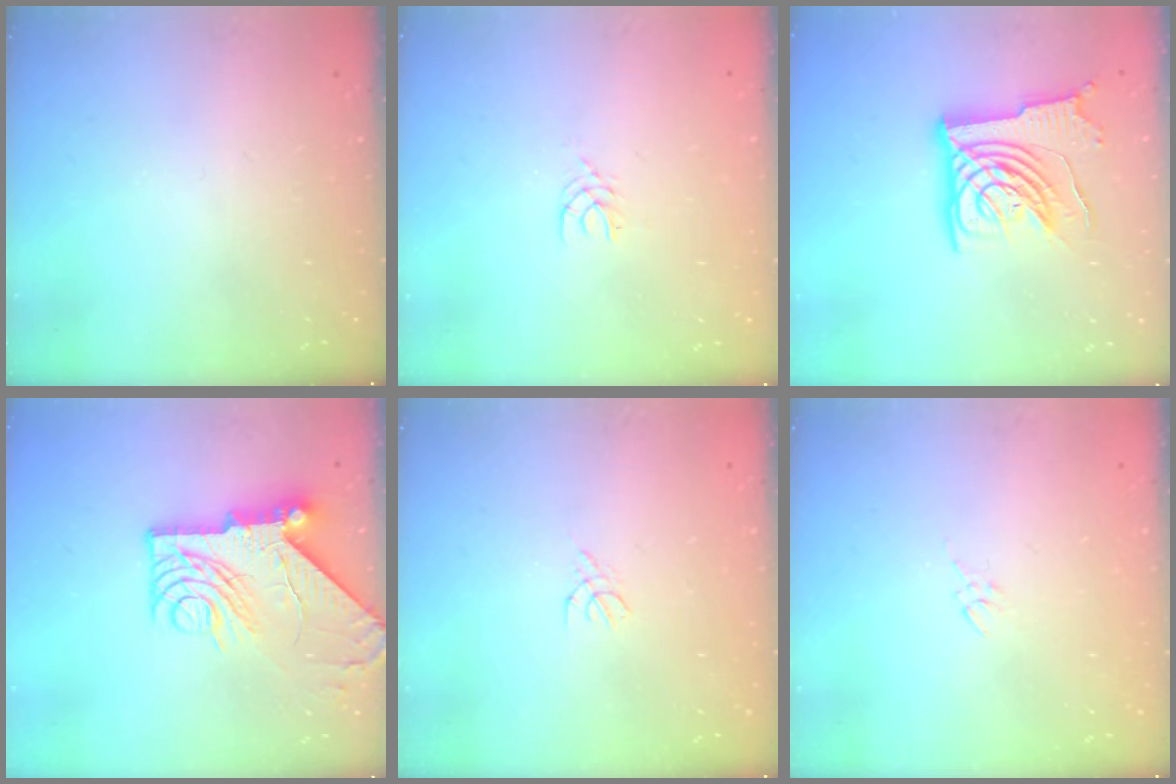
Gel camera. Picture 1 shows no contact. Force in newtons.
{"total": 2.9, "press": 2.9, "slide": 0.4}
{"total": 14.6, "press": 14.5, "slide": 1.8}
{"total": 13.5, "press": 13.4, "slide": 1.7}
{"total": 1.8, "press": 1.7, "slide": 0.5}
{"total": 2.7, "press": 2.7, "slide": 0.5}